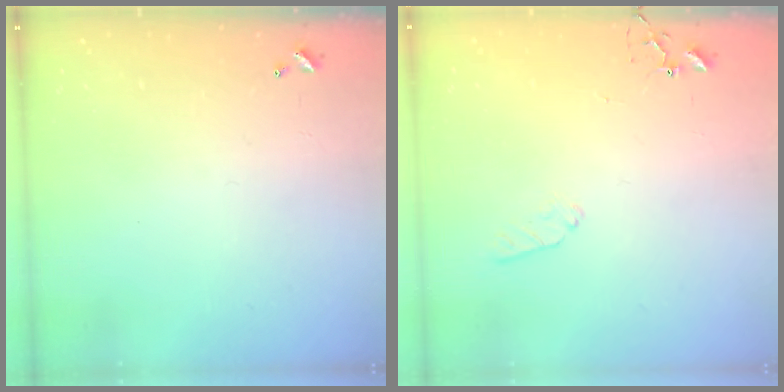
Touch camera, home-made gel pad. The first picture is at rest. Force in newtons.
{"total": 6.6, "press": 6.5, "slide": 0.6}